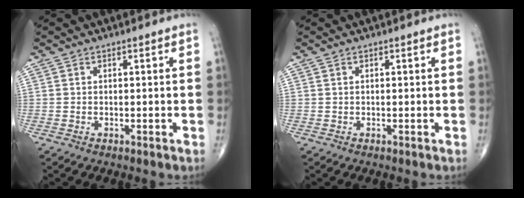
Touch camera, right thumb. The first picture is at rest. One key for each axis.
{"total": 0.0}